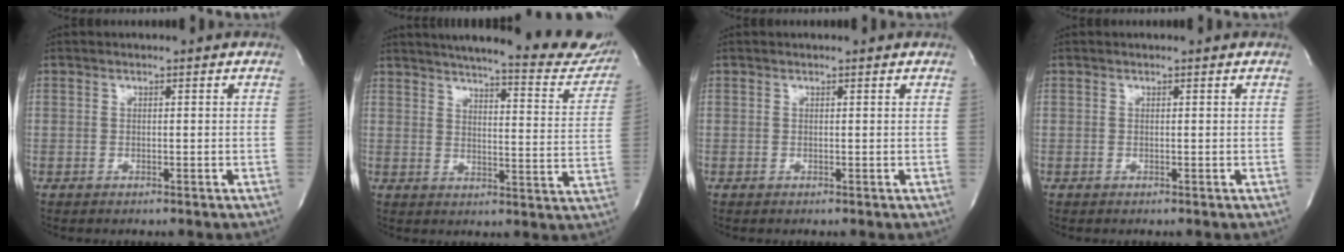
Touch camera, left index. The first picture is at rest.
{"total": 26.1, "force": [23.2, 3.9, 11.4], "torque": [-0.165, -0.064, 0.270]}
{"total": 1.2, "force": [1.2, 0.1, 0.1], "torque": [-0.010, 0.004, 0.011]}
{"total": 0.9, "force": [0.9, 0.2, 0.1], "torque": [-0.009, 0.005, 0.009]}